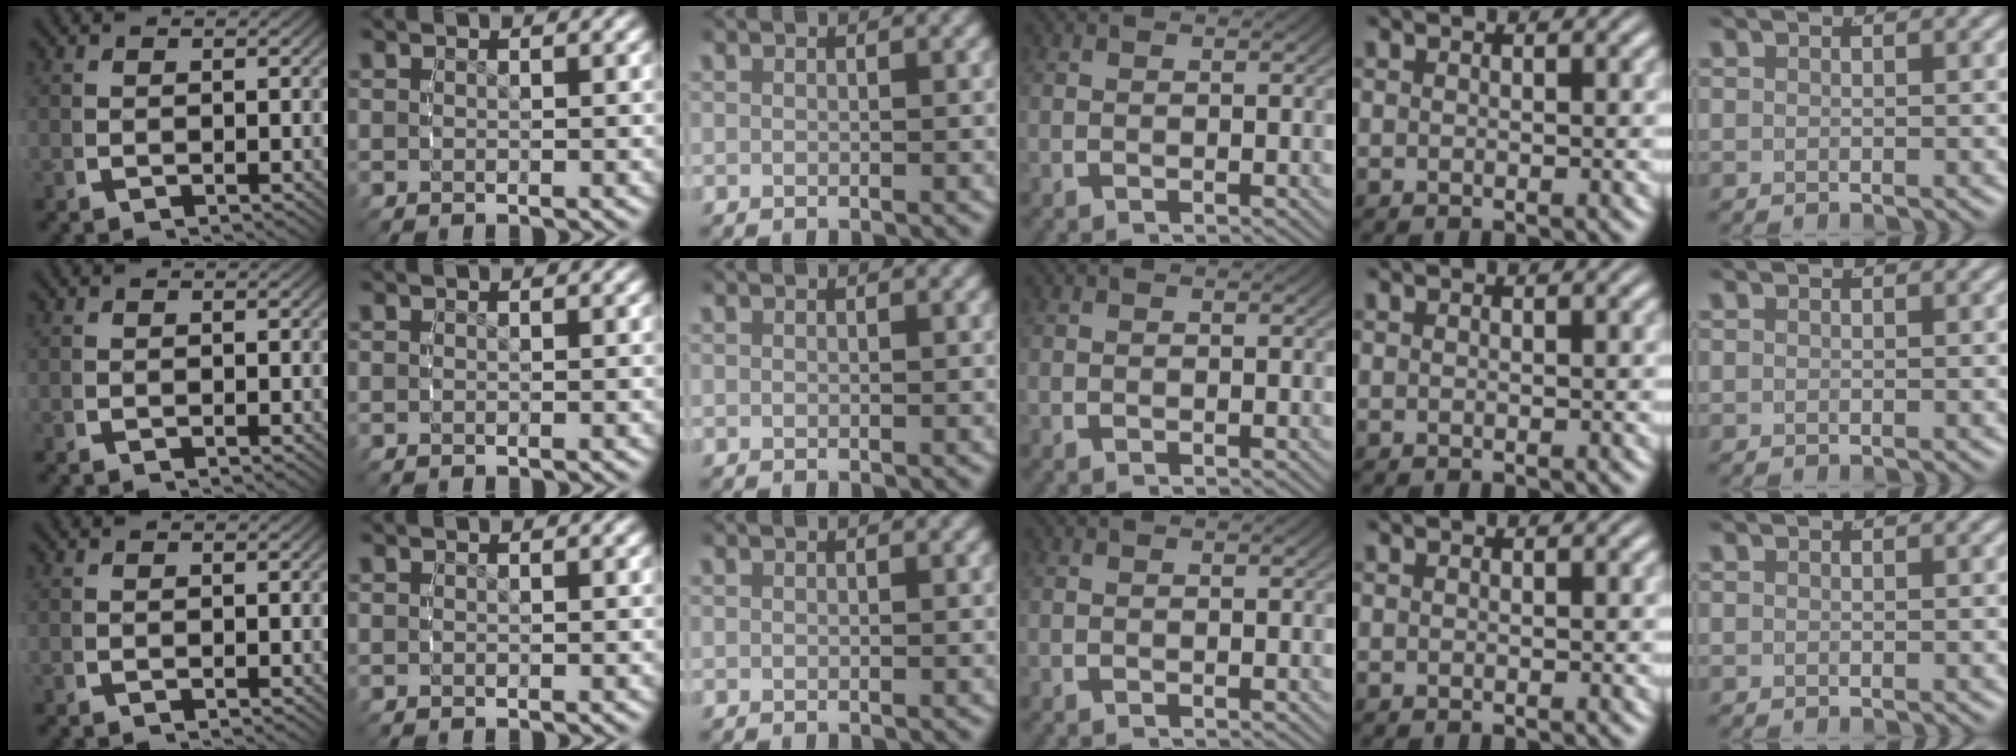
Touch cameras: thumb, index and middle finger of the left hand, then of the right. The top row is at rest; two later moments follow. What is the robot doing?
{"motion": "reach", "object": "jewelry box"}